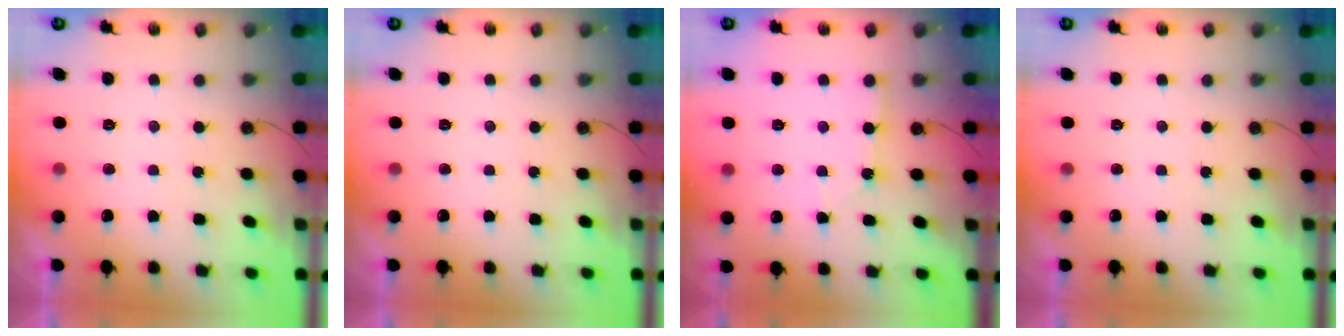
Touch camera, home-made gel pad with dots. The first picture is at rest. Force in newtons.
{"total": 0.0}
{"total": 2.5, "press": 2.5, "slide": 0.3}
{"total": 0.0}